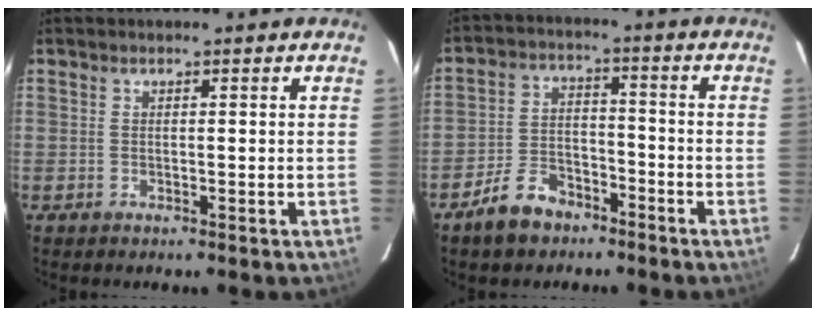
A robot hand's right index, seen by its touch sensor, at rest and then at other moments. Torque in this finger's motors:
{"motor_torque": [0.75, -0.76, 0.04, -0.03]}